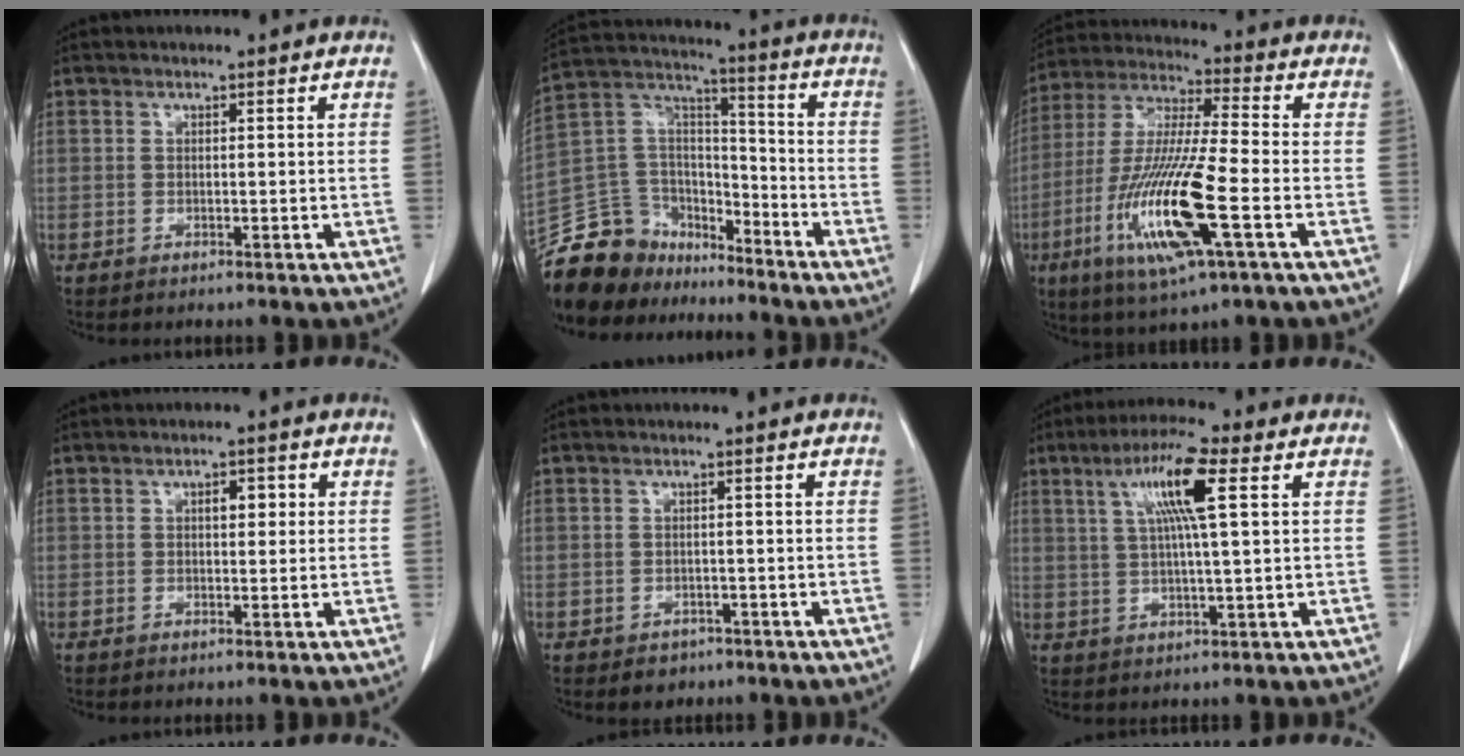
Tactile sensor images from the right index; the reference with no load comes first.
{"total": 15.9, "force": [-13.6, 7.6, 2.8], "torque": [-0.059, 0.070, -0.247]}
{"total": 17.5, "force": [-5.7, 1.3, 16.4], "torque": [-0.342, -0.023, -0.107]}
{"total": 2.5, "force": [0.6, 1.1, 2.1], "torque": [-0.032, 0.008, 0.008]}
{"total": 2.4, "force": [-1.4, 1.8, 0.5], "torque": [-0.005, 0.006, -0.013]}
{"total": 9.4, "force": [3.3, 0.2, 8.8], "torque": [-0.164, 0.015, 0.058]}